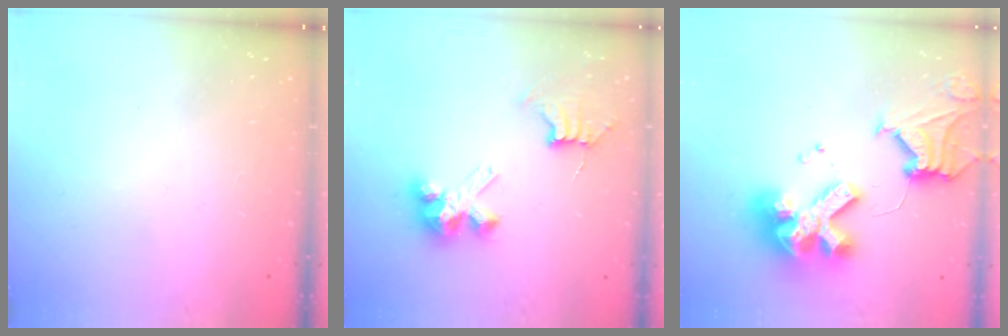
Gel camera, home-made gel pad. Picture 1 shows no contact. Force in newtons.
{"total": 7.8, "press": 7.8, "slide": 0.6}
{"total": 21.2, "press": 21.1, "slide": 2.3}